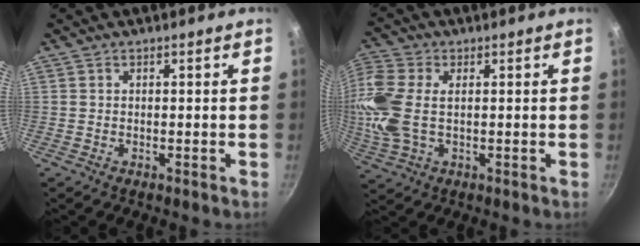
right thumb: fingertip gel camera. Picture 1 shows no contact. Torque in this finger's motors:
{"motor_torque": [-0.39, 0.92, 0.80, -0.59, 0.25]}